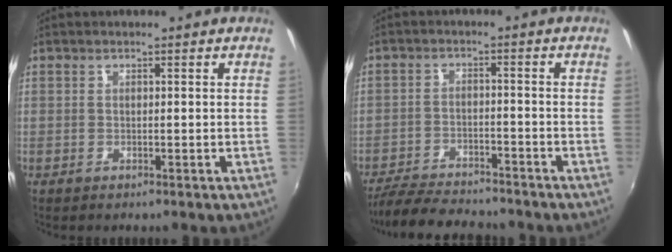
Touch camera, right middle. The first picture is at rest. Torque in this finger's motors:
{"motor_torque": [1.01, -1.13, 0.19, 0.09]}